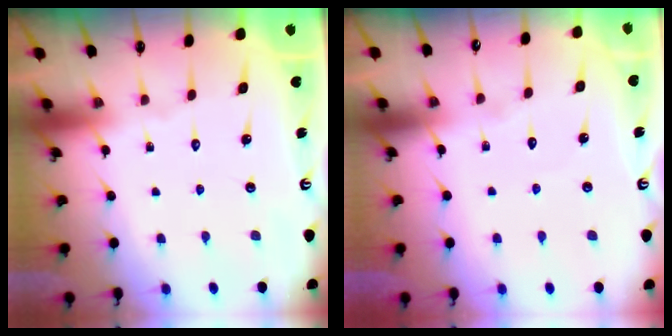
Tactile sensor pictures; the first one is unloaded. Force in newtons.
{"total": 3.9, "press": 3.8, "slide": 0.3}